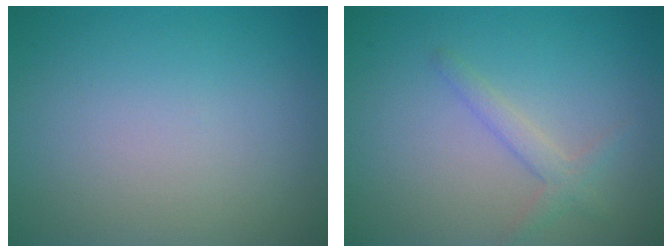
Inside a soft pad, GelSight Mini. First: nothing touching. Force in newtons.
{"total": 1.7, "press": 1.7, "slide": 0.2}